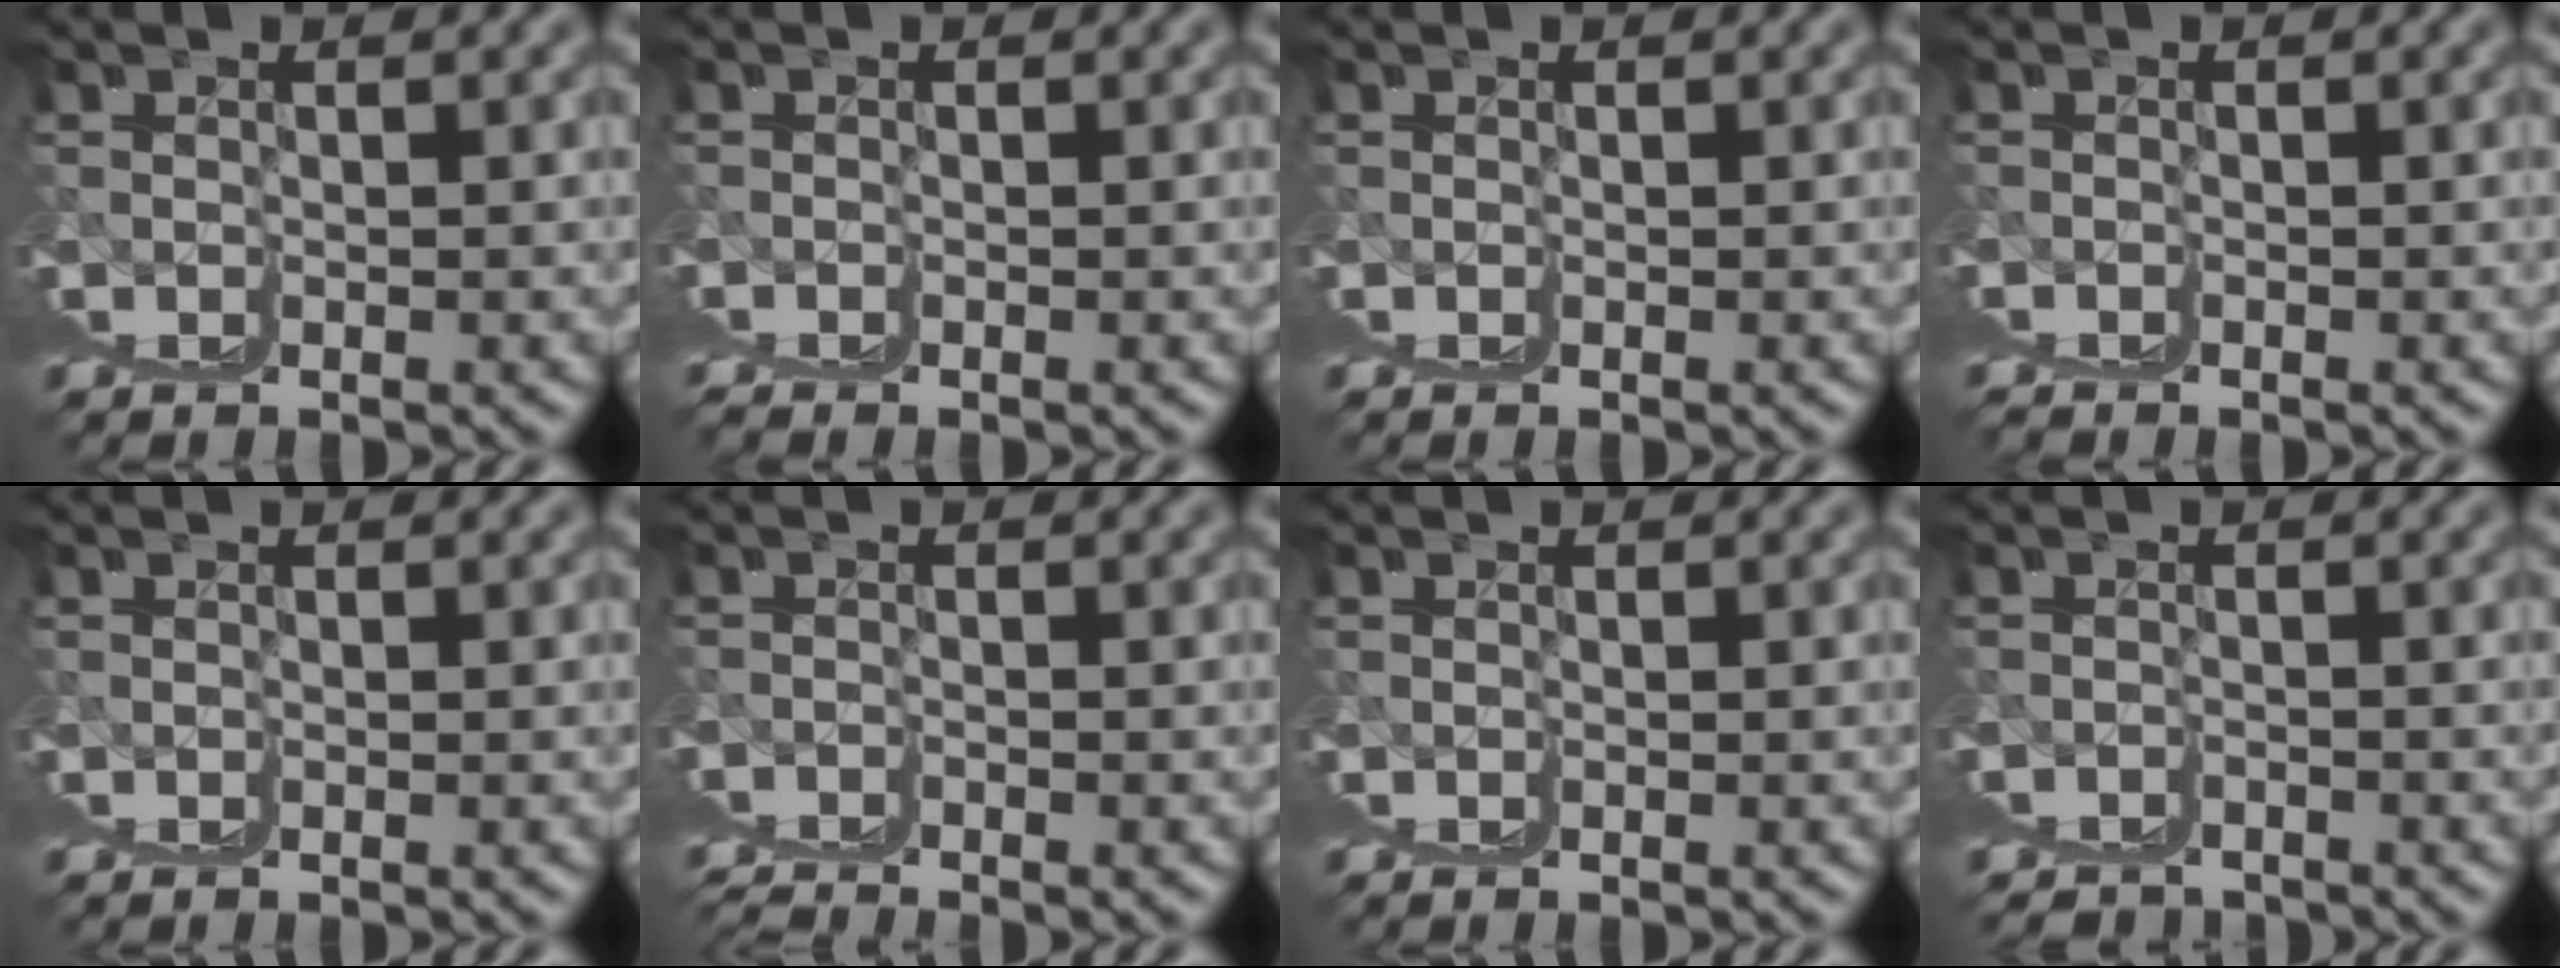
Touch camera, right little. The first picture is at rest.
{"total": 1.1, "force": [0.5, -0.1, 1.0], "torque": [-0.016, 0.004, 0.010]}
{"total": 0.0}
{"total": 1.2, "force": [0.6, -0.1, 1.0], "torque": [-0.013, 0.005, 0.012]}
{"total": 0.0}
{"total": 2.8, "force": [1.0, -0.3, 2.6], "torque": [-0.037, 0.008, 0.020]}
{"total": 0.0}
{"total": 2.6, "force": [0.8, 0.5, 2.4], "torque": [-0.031, 0.003, 0.017]}